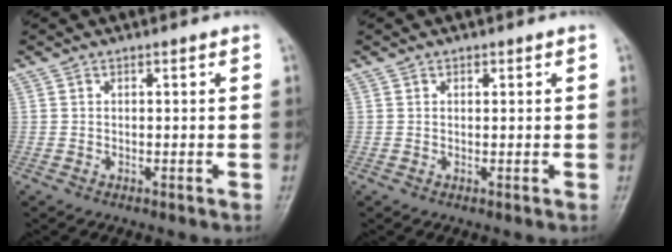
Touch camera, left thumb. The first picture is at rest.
{"total": 0.7, "force": [0.3, 0.5, 0.3], "torque": [-0.002, -0.001, 0.004]}